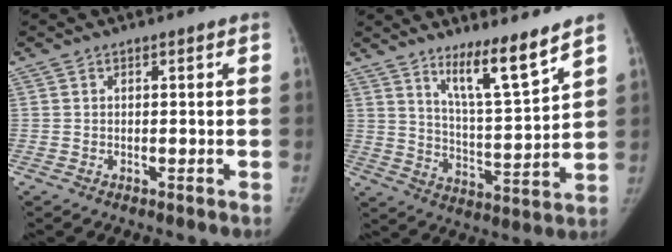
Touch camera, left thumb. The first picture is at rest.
{"total": 11.0, "force": [8.2, 0.8, 7.4], "torque": [-0.117, -0.073, 0.145]}